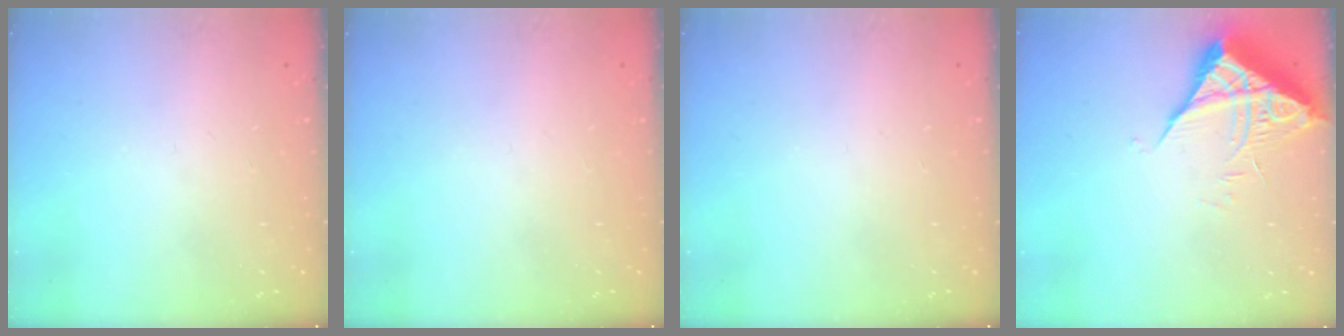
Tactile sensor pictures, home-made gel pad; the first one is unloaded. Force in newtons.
{"total": 0.0}
{"total": 0.0}
{"total": 7.0, "press": 7.0, "slide": 0.6}